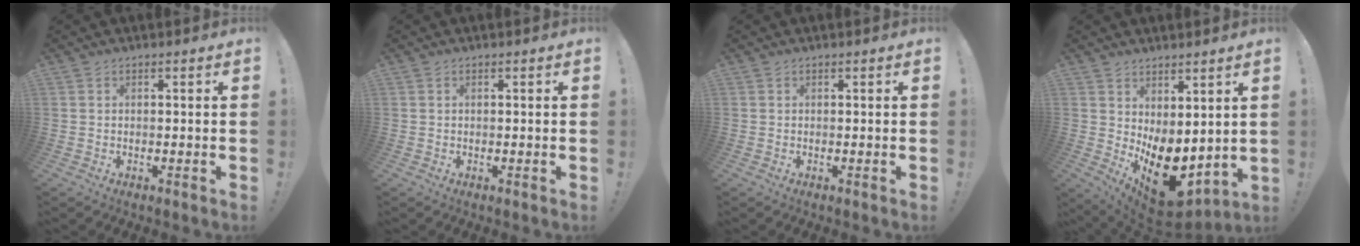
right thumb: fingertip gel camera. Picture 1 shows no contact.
{"total": 0.0}
{"total": 0.0}
{"total": 13.7, "force": [-3.8, 8.0, 10.5], "torque": [-0.133, 0.015, -0.040]}